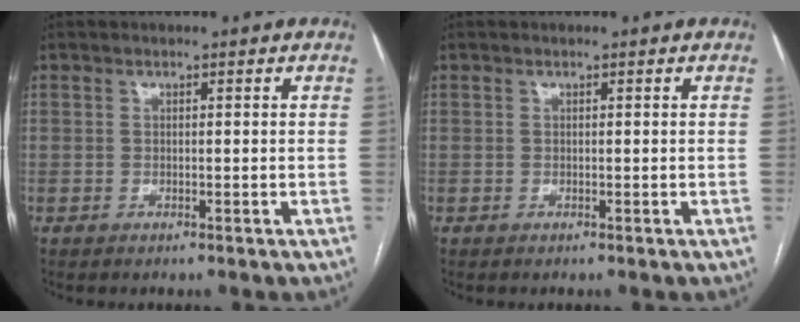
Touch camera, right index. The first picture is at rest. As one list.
[{"total": 0.0}]